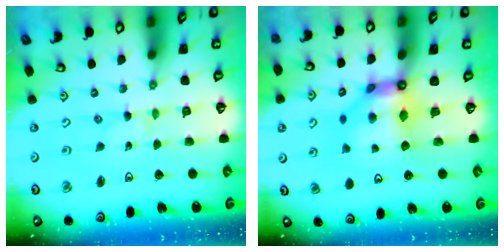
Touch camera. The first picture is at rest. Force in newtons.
{"total": 8.6, "press": 8.6, "slide": 0.6}